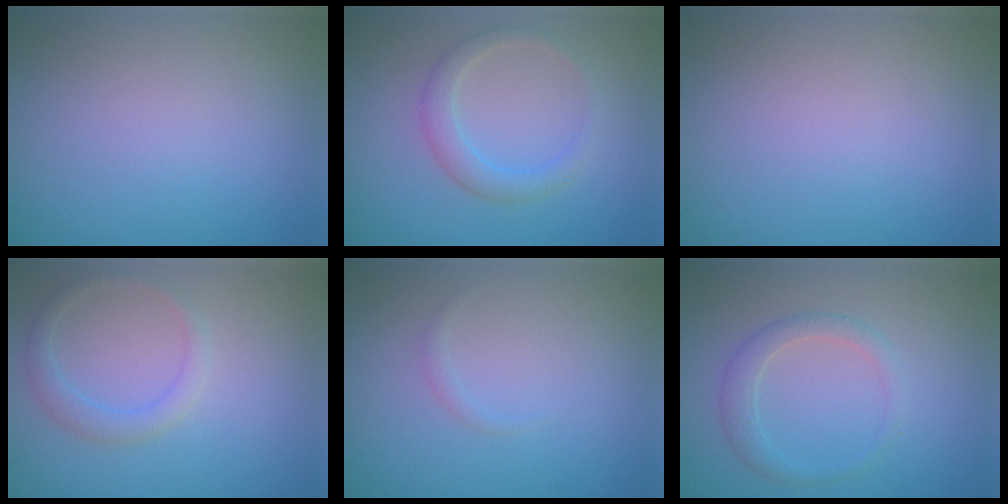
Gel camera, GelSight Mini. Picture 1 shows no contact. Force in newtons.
{"total": 2.3, "press": 2.3, "slide": 0.3}
{"total": 0.0}
{"total": 1.7, "press": 1.7, "slide": 0.2}
{"total": 0.6, "press": 0.5, "slide": 0.1}
{"total": 1.9, "press": 1.9, "slide": 0.2}